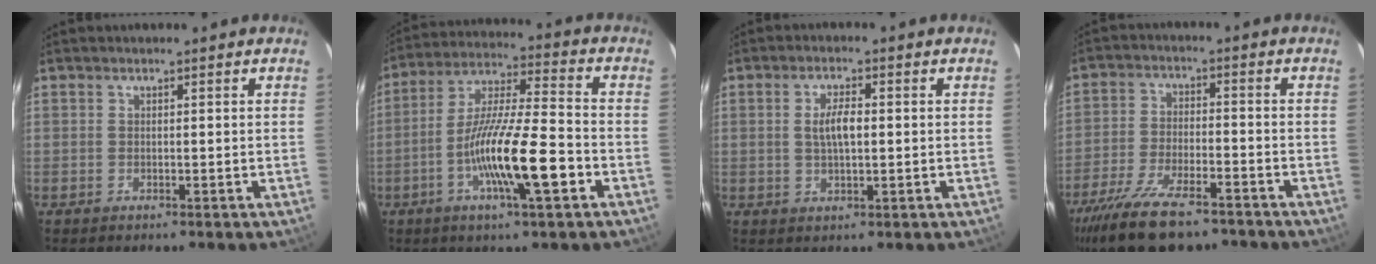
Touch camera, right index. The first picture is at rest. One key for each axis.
{"total": 15.2, "fx": -5.7, "fy": 1.8, "fz": 14.0, "tx": -0.261, "ty": -0.008, "tz": -0.108}
{"total": 4.3, "fx": 0.3, "fy": 1.5, "fz": 4.1, "tx": -0.077, "ty": 0.003, "tz": 0.009}
{"total": 17.2, "fx": -13.3, "fy": 5.5, "fz": 9.4, "tx": -0.201, "ty": -0.039, "tz": -0.225}